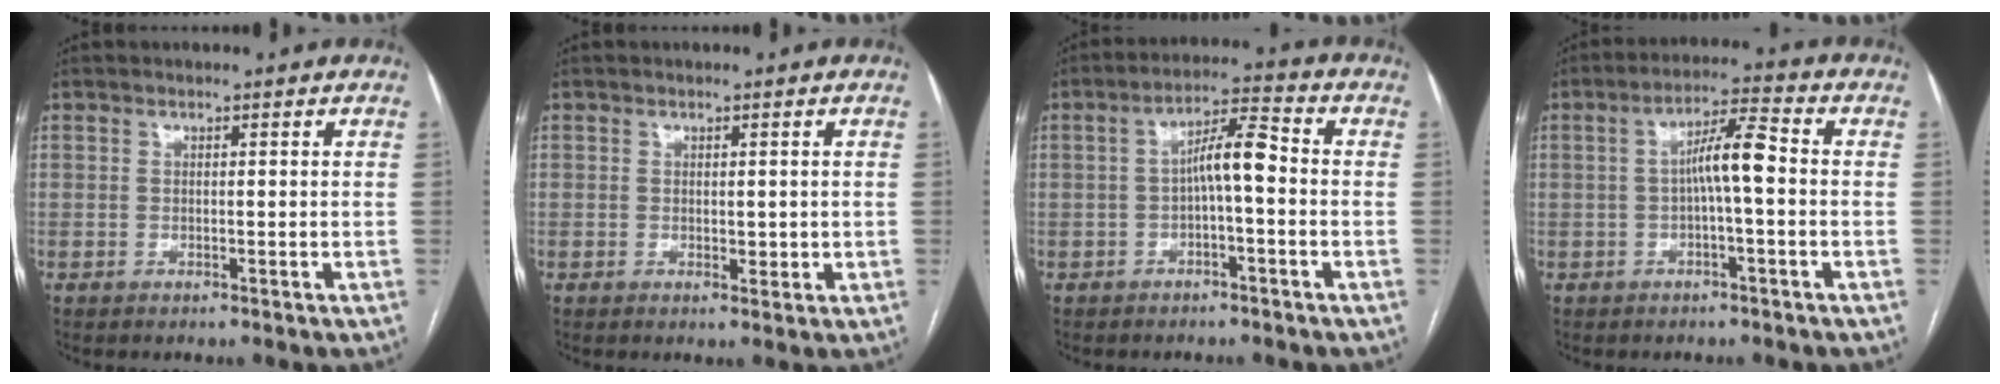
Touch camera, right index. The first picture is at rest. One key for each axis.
{"total": 1.7, "fx": 0.2, "fy": 1.2, "fz": 1.3, "tx": -0.015, "ty": -0.003, "tz": 0.005}
{"total": 6.3, "fx": -0.4, "fy": 1.3, "fz": 6.2, "tx": -0.106, "ty": 0.027, "tz": -0.008}
{"total": 6.4, "fx": -0.1, "fy": 0.8, "fz": 6.3, "tx": -0.111, "ty": 0.020, "tz": -0.002}